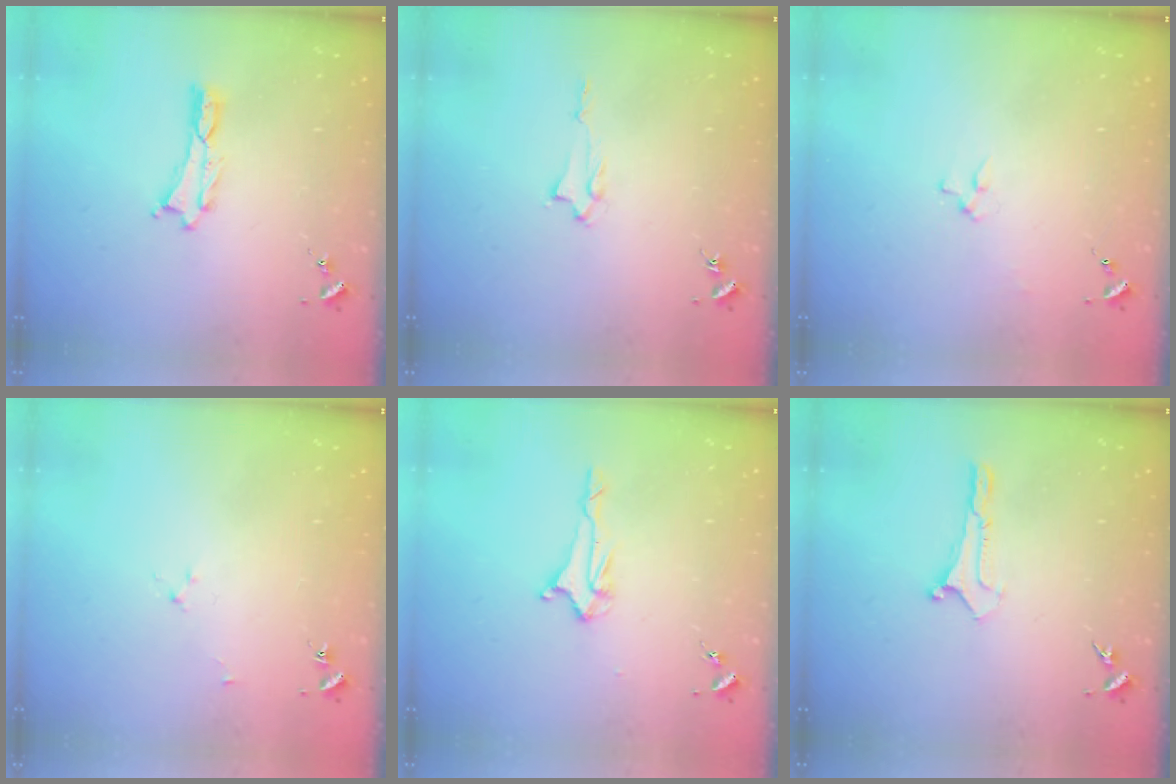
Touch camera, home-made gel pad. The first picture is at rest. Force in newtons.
{"total": 1.3, "press": 1.3, "slide": 0.2}
{"total": 2.3, "press": 2.3, "slide": 0.3}
{"total": 1.9, "press": 1.9, "slide": 0.3}
{"total": 2.1, "press": 2.0, "slide": 0.4}
{"total": 0.0}